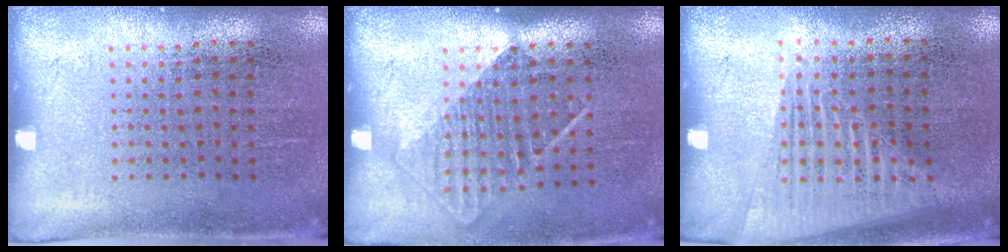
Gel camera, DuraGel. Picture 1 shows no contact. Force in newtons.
{"total": 1.4, "press": 1.1, "slide": 0.9}
{"total": 1.5, "press": 1.4, "slide": 0.5}